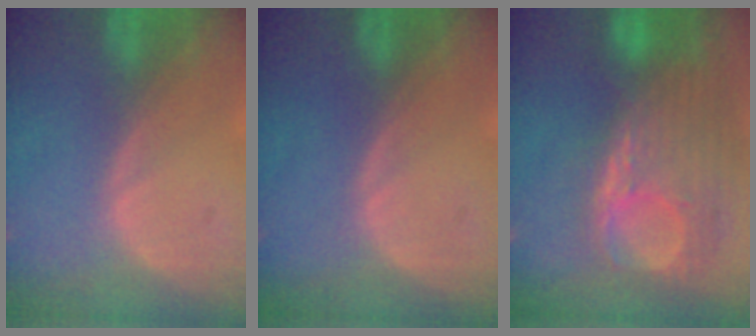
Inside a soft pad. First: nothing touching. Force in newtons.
{"total": 0.0}
{"total": 12.2, "press": 10.4, "slide": 6.3}